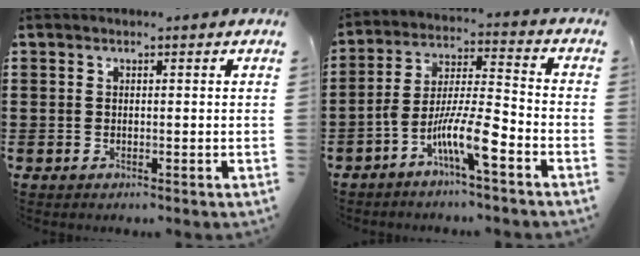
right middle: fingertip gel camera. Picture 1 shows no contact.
{"total": 9.6, "force": [-5.7, 1.5, 7.5], "torque": [-0.154, -0.001, -0.112]}